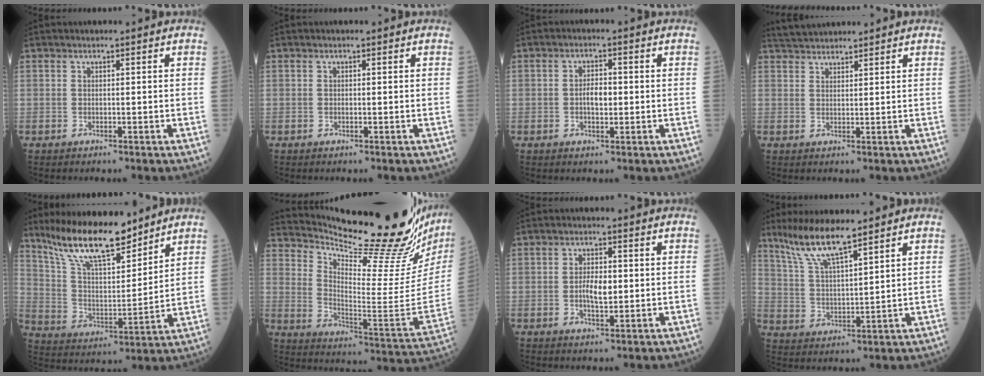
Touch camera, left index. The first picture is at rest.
{"total": 0.0}
{"total": 3.1, "force": [-0.3, 1.4, 2.7], "torque": [-0.043, 0.005, -0.007]}
{"total": 5.6, "force": [5.4, 0.8, 1.4], "torque": [-0.020, 0.036, 0.095]}
{"total": 15.4, "force": [12.6, 3.3, 8.2], "torque": [-0.142, 0.000, 0.232]}
{"total": 27.4, "force": [24.6, 0.5, 12.0], "torque": [-0.194, -0.128, 0.337]}
{"total": 3.9, "force": [-0.3, 1.5, 3.6], "torque": [-0.063, -0.001, -0.005]}
{"total": 9.4, "force": [7.4, 0.8, 5.8], "torque": [-0.111, 0.008, 0.145]}